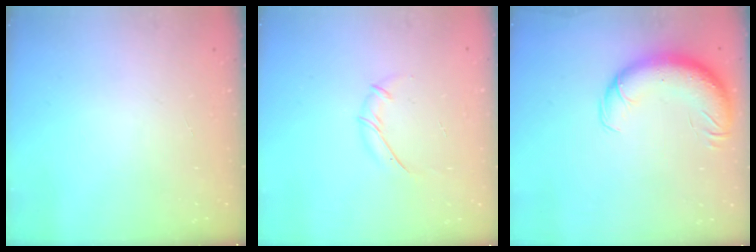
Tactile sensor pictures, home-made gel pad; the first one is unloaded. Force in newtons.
{"total": 5.5, "press": 5.4, "slide": 1.2}
{"total": 13.7, "press": 13.2, "slide": 3.5}